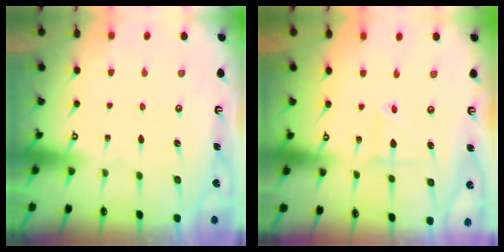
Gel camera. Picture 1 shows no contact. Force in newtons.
{"total": 3.3, "press": 3.3, "slide": 0.3}